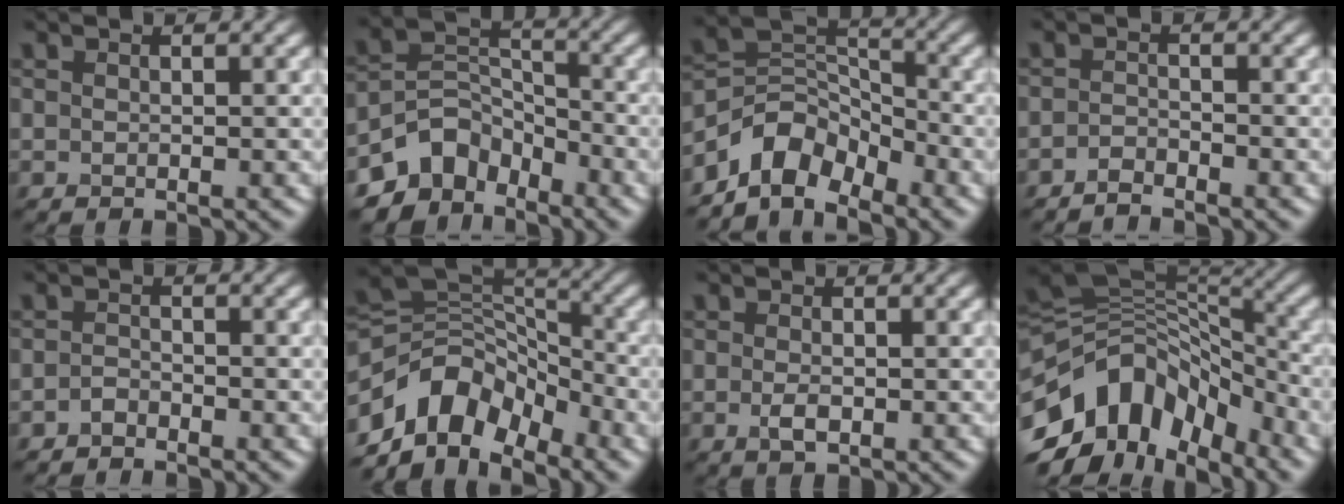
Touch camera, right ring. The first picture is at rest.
{"total": 6.1, "force": [-4.4, 3.8, 1.6], "torque": [-0.015, -0.005, -0.088]}
{"total": 5.5, "force": [-4.1, 3.0, 1.9], "torque": [-0.021, 0.007, -0.084]}
{"total": 1.4, "force": [-1.3, 0.2, 0.3], "torque": [-0.005, 0.004, -0.029]}
{"total": 1.1, "force": [-1.0, 0.4, 0.2], "torque": [-0.004, 0.003, -0.021]}
{"total": 7.8, "force": [-4.7, 5.0, 3.7], "torque": [-0.051, 0.009, -0.098]}
{"total": 1.8, "force": [-0.4, 1.0, 1.4], "torque": [-0.028, -0.002, -0.008]}
{"total": 12.1, "force": [-5.3, 7.7, 7.7], "torque": [-0.154, 0.023, -0.109]}